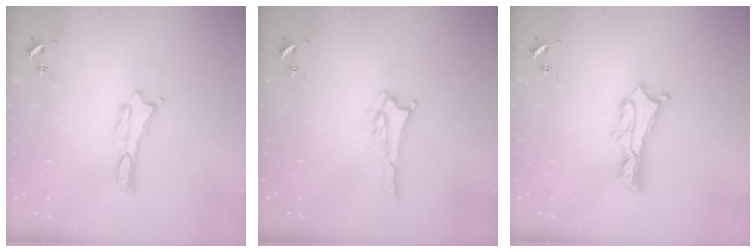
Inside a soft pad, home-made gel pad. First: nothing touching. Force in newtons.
{"total": 2.8, "press": 2.8, "slide": 0.3}
{"total": 2.0, "press": 2.0, "slide": 0.2}